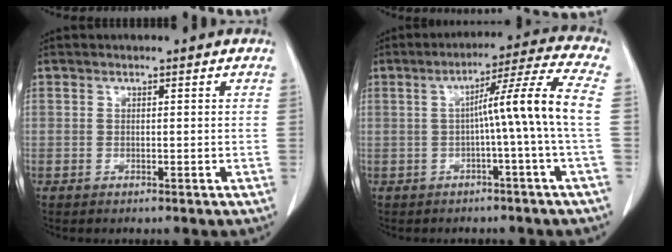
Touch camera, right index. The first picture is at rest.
{"total": 10.0, "force": [-0.5, -2.3, 9.7], "torque": [-0.141, 0.021, -0.003]}